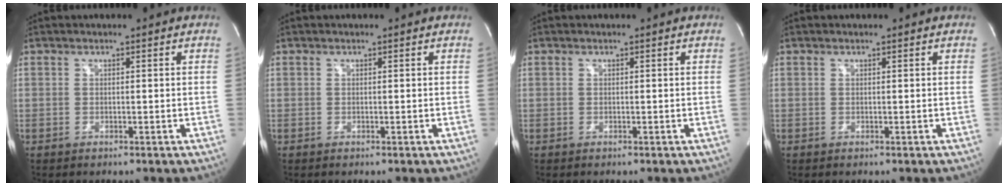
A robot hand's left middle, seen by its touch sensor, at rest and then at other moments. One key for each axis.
{"total": 0.0}
{"total": 0.0}
{"total": 0.0}